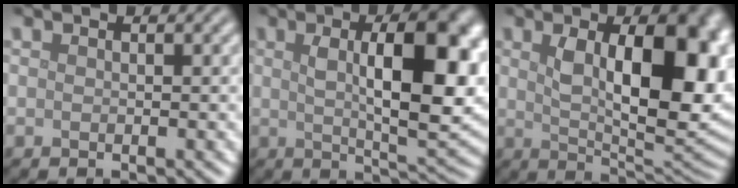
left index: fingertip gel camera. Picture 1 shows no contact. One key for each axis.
{"total": 11.5, "fx": 2.1, "fy": 3.7, "fz": 10.7, "tx": -0.145, "ty": 0.002, "tz": 0.035}
{"total": 12.3, "fx": 2.0, "fy": 5.6, "fz": 10.8, "tx": -0.140, "ty": -0.001, "tz": 0.039}